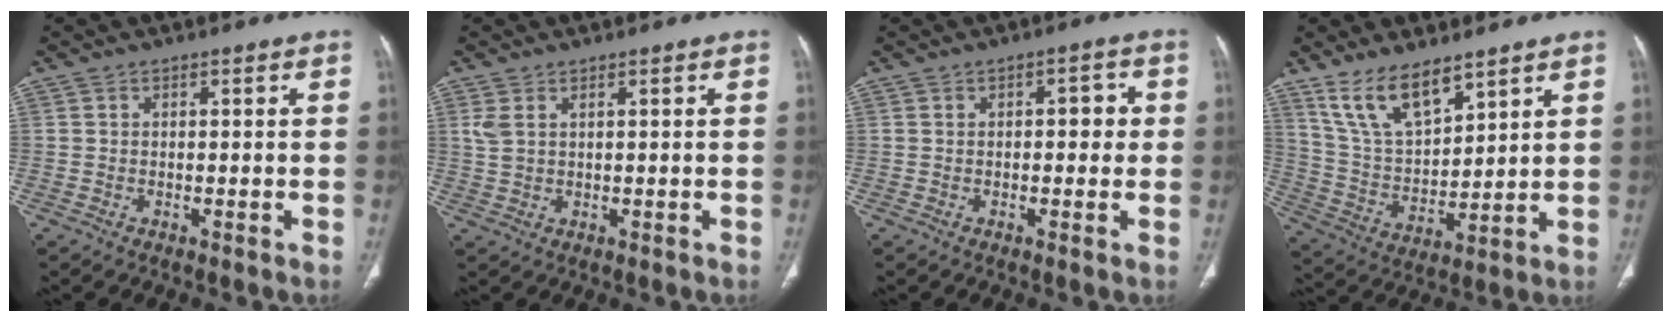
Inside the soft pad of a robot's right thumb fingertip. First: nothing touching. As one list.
[{"total": 2.7, "force": [1.2, 1.3, 2.0], "torque": [-0.048, 0.004, 0.034]}, {"total": 3.8, "force": [0.2, 2.1, 3.2], "torque": [-0.020, 0.007, -0.004]}, {"total": 12.8, "force": [9.0, 5.2, 7.5], "torque": [-0.121, -0.043, 0.188]}]